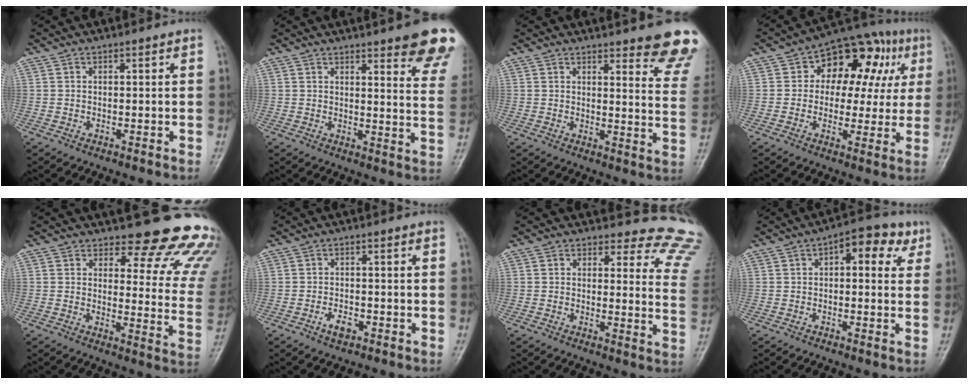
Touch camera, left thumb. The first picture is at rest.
{"total": 14.9, "force": [10.2, 2.9, 10.4], "torque": [-0.099, -0.052, 0.108]}
{"total": 13.3, "force": [10.7, 2.5, 7.4], "torque": [-0.049, -0.073, 0.106]}
{"total": 15.9, "force": [4.2, 10.7, 11.0], "torque": [-0.078, 0.028, 0.050]}
{"total": 18.3, "force": [16.0, 6.1, 6.3], "torque": [-0.014, -0.134, 0.158]}
{"total": 3.1, "force": [-1.9, 1.5, 1.9], "torque": [-0.031, 0.014, -0.033]}
{"total": 13.0, "force": [12.5, 3.3, -0.3], "torque": [0.069, -0.138, 0.088]}
{"total": 8.2, "force": [3.1, 4.2, 6.3], "torque": [-0.051, 0.013, 0.028]}